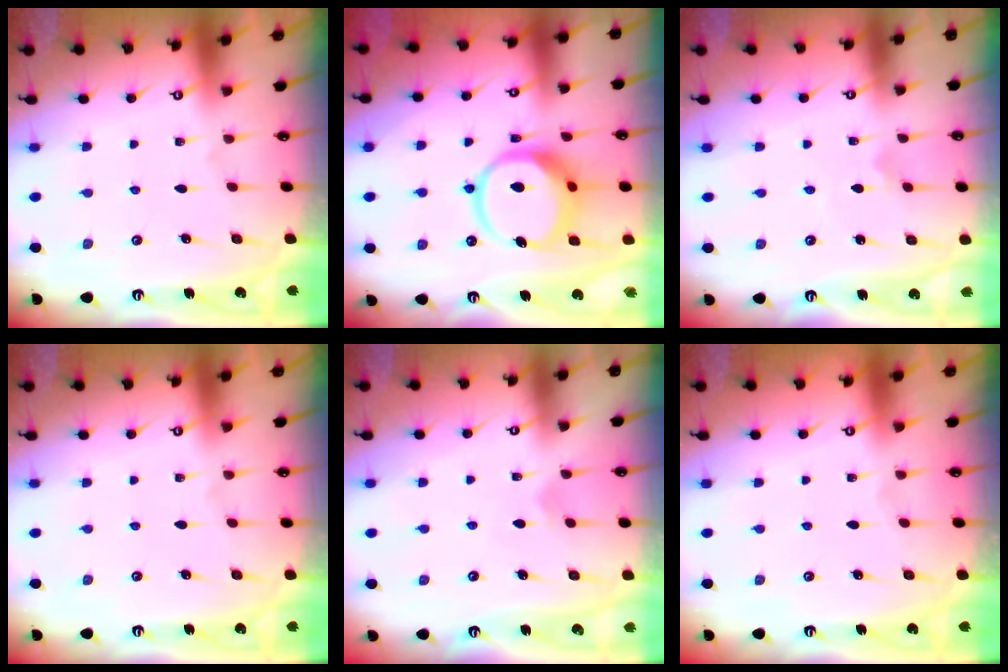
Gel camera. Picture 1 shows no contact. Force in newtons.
{"total": 14.3, "press": 14.2, "slide": 1.8}
{"total": 1.6, "press": 1.6, "slide": 0.0}
{"total": 0.0}
{"total": 5.1, "press": 5.1, "slide": 0.4}
{"total": 0.0}